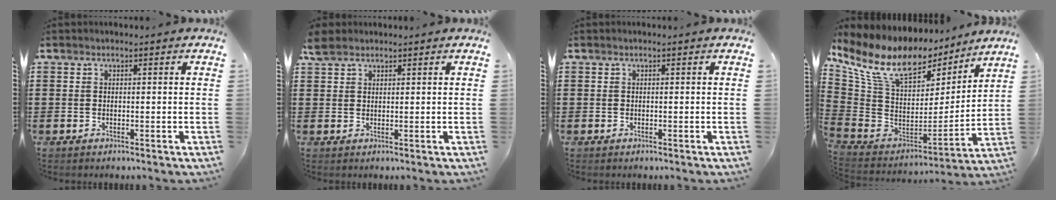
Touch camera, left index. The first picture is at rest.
{"total": 2.8, "force": [2.1, 1.3, 1.2], "torque": [-0.030, 0.007, 0.041]}
{"total": 0.0}
{"total": 11.9, "force": [8.0, 5.5, 6.9], "torque": [-0.172, -0.044, 0.143]}